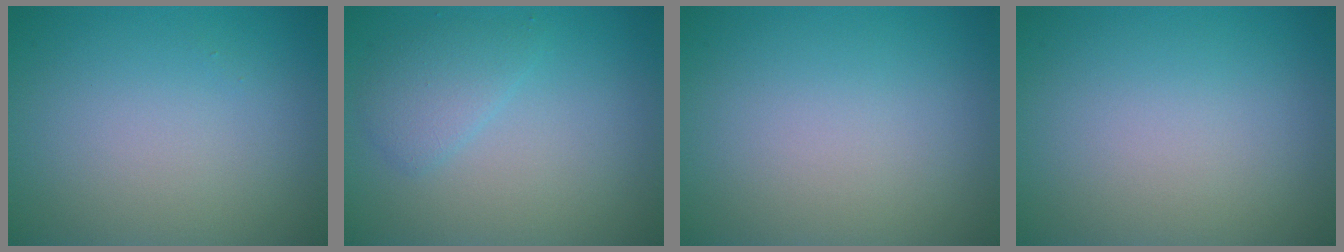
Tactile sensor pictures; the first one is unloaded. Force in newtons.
{"total": 2.0, "press": 2.0, "slide": 0.1}
{"total": 0.0}
{"total": 0.0}